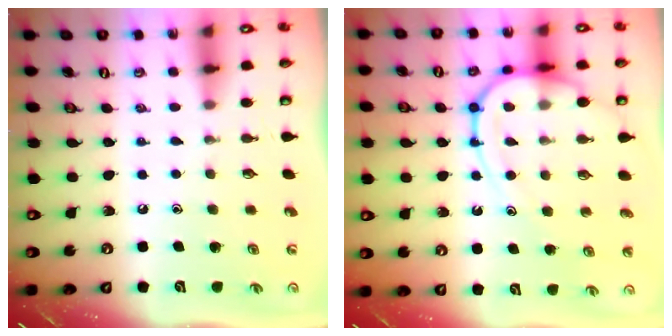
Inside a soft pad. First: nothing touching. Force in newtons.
{"total": 11.8, "press": 11.7, "slide": 1.2}